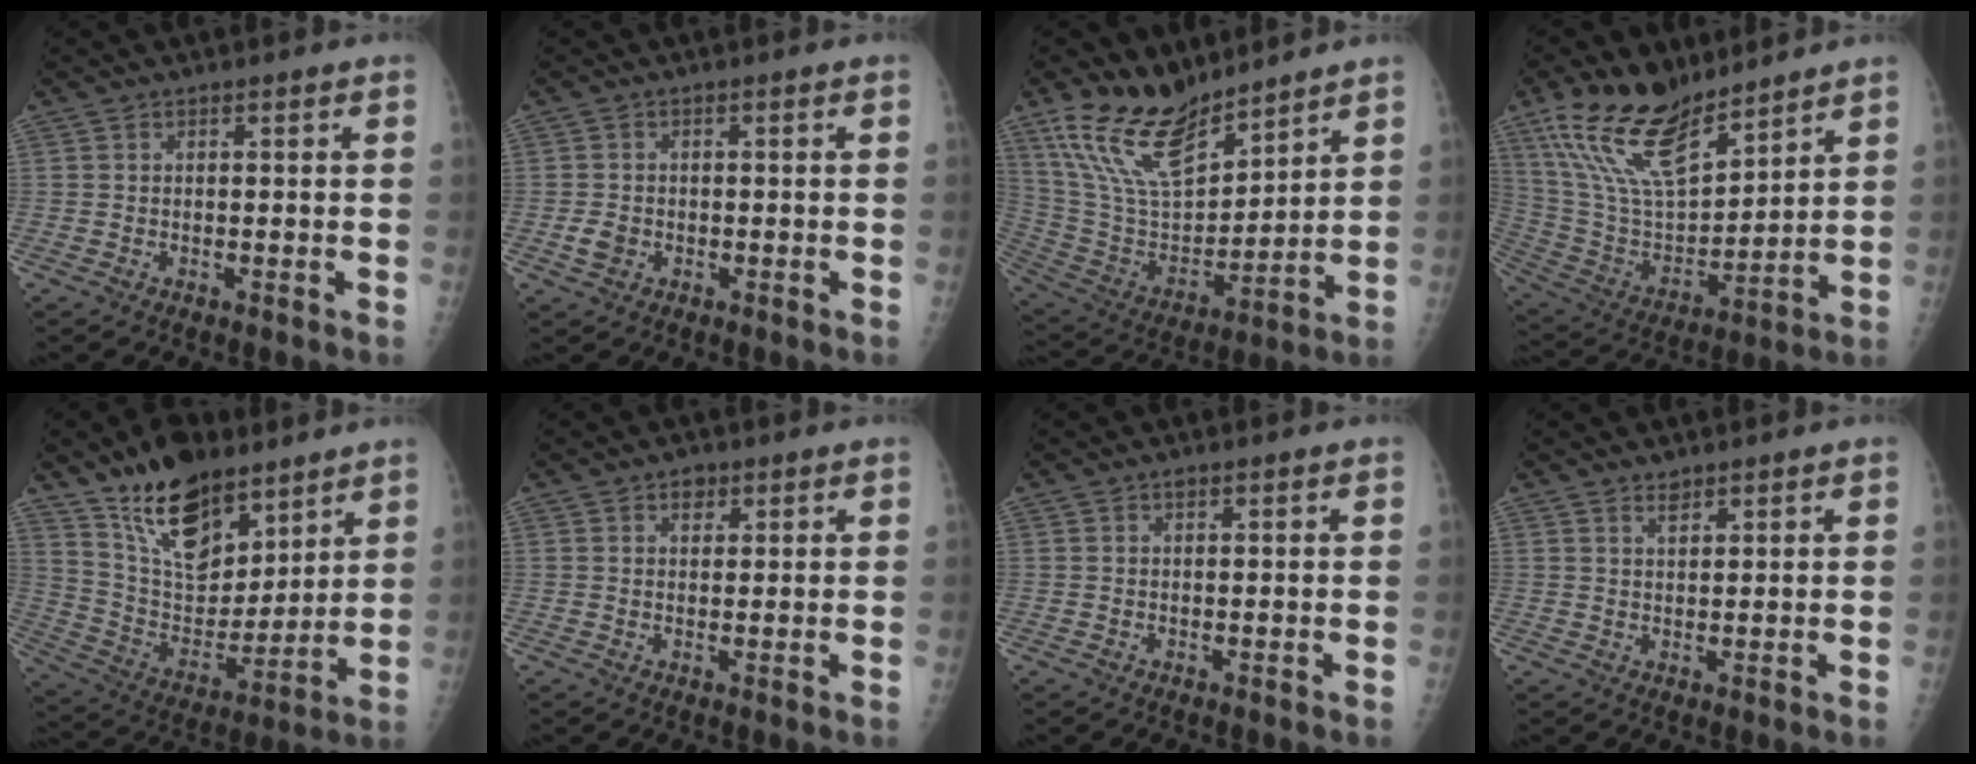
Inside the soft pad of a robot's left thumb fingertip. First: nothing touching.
{"total": 2.7, "force": [-0.7, 2.2, 1.4], "torque": [-0.020, 0.002, -0.010]}
{"total": 17.0, "force": [13.2, 6.7, 8.5], "torque": [-0.131, -0.068, 0.263]}
{"total": 19.0, "force": [13.6, 7.3, 11.0], "torque": [-0.179, -0.061, 0.269]}
{"total": 19.3, "force": [13.2, 9.6, 10.3], "torque": [-0.123, -0.074, 0.238]}
{"total": 2.3, "force": [1.3, 1.7, 1.0], "torque": [-0.001, -0.005, 0.016]}
{"total": 0.7, "force": [0.4, 0.4, 0.4], "torque": [-0.005, -0.001, 0.004]}
{"total": 2.0, "force": [1.6, 1.0, 0.8], "torque": [-0.006, -0.012, 0.027]}